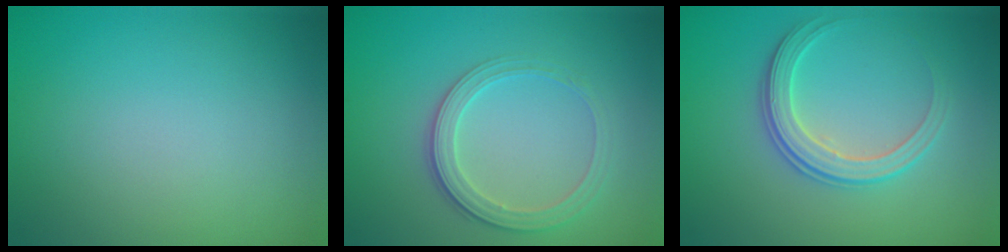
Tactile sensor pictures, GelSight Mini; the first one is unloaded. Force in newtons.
{"total": 2.8, "press": 2.6, "slide": 0.9}
{"total": 3.0, "press": 2.8, "slide": 0.9}